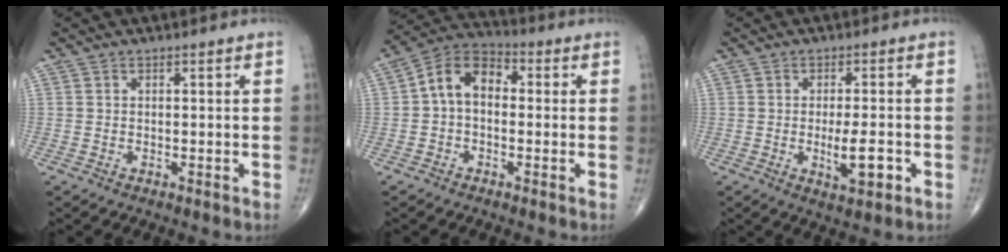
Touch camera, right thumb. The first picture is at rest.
{"total": 9.0, "force": [0.1, 6.1, 6.5], "torque": [-0.096, 0.031, -0.015]}
{"total": 6.2, "force": [-1.6, 2.0, 5.6], "torque": [-0.086, -0.004, -0.021]}